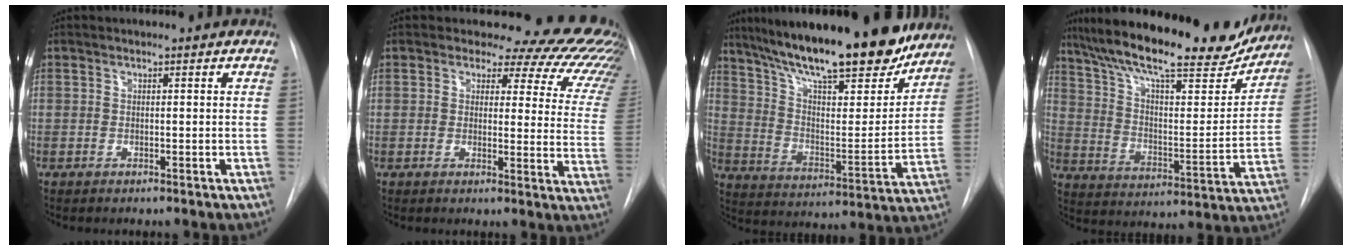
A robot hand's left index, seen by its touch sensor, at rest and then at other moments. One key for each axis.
{"total": 18.6, "fx": 16.5, "fy": 6.9, "fz": 5.2, "tx": -0.047, "ty": -0.077, "tz": 0.152}
{"total": 25.3, "fx": 20.5, "fy": 5.3, "fz": 13.8, "tx": -0.227, "ty": -0.002, "tz": 0.307}
{"total": 25.4, "fx": 21.4, "fy": 5.4, "fz": 12.7, "tx": -0.217, "ty": 0.001, "tz": 0.312}